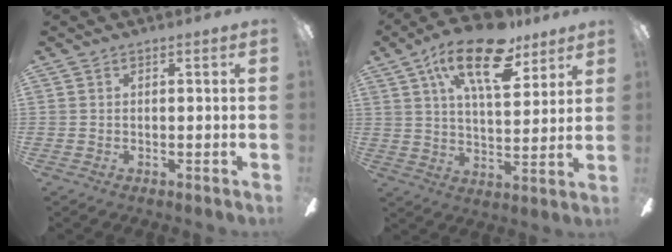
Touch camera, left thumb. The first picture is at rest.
{"total": 18.6, "force": [10.6, 8.2, 12.8], "torque": [-0.207, -0.037, 0.176]}